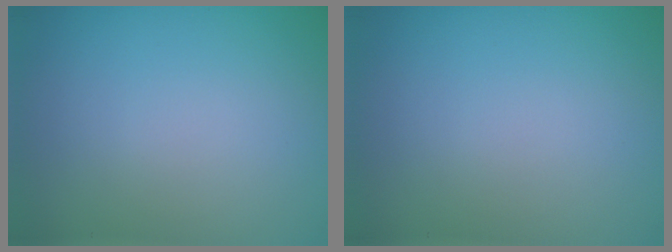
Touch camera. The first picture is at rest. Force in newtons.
{"total": 0.0}